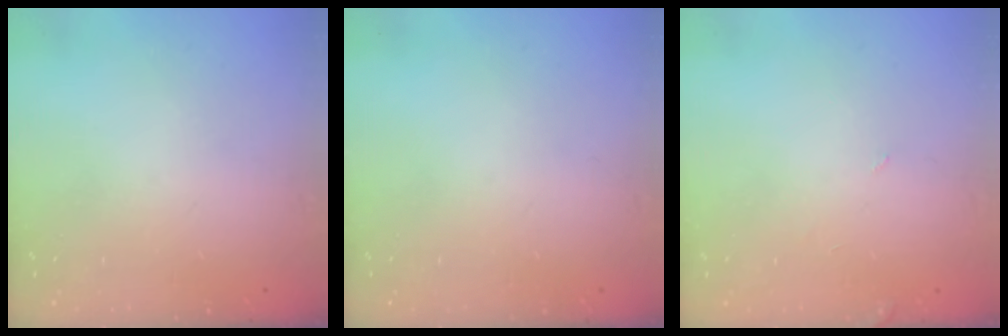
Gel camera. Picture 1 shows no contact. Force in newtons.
{"total": 0.0}
{"total": 1.5, "press": 1.5, "slide": 0.1}